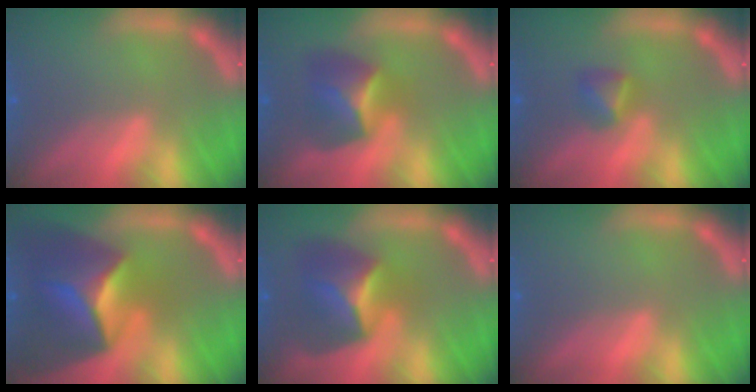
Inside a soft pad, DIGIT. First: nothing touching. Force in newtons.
{"total": 4.4}
{"total": 1.9}
{"total": 10.0}
{"total": 5.9}
{"total": 0.0}